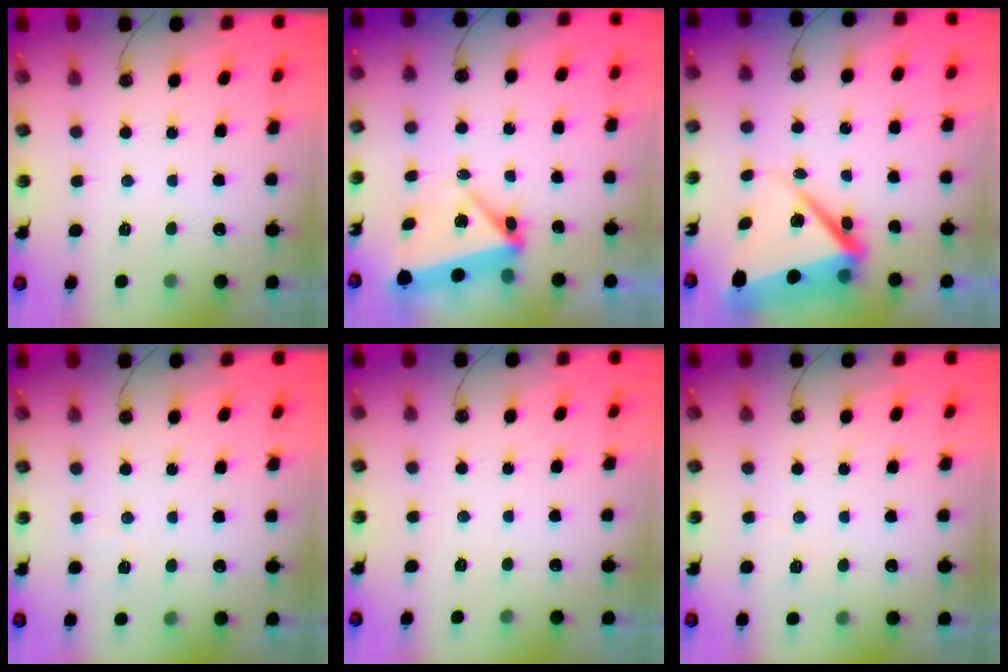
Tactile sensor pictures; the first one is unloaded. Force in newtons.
{"total": 5.6, "press": 5.5, "slide": 1.3}
{"total": 11.7, "press": 10.3, "slide": 5.5}
{"total": 2.6, "press": 2.5, "slide": 0.8}
{"total": 2.1, "press": 1.5, "slide": 1.5}
{"total": 4.6, "press": 4.5, "slide": 0.6}